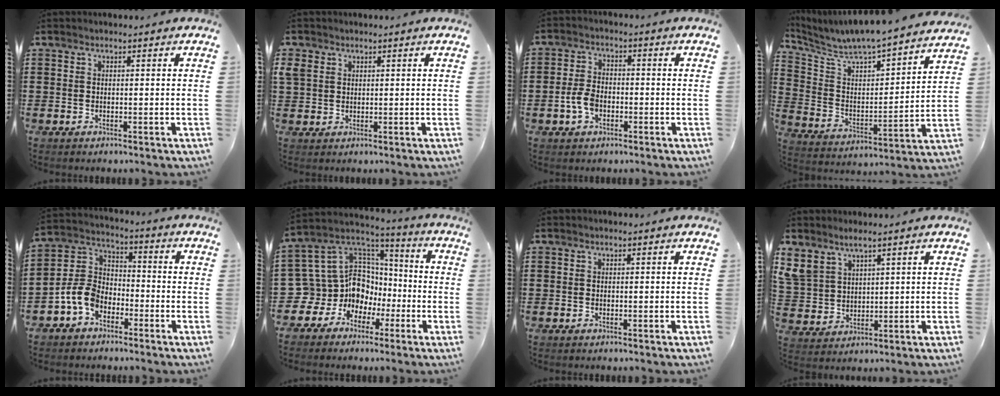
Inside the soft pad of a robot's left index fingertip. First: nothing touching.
{"total": 3.3, "force": [1.9, 2.5, 0.8], "torque": [-0.030, 0.010, 0.036]}
{"total": 4.6, "force": [-1.4, 2.8, 3.3], "torque": [-0.088, -0.004, -0.031]}
{"total": 5.8, "force": [5.6, 0.5, 1.4], "torque": [-0.061, -0.058, 0.088]}
{"total": 7.2, "force": [-3.8, 4.9, 3.7], "torque": [-0.120, -0.001, -0.085]}
{"total": 10.6, "force": [-2.0, 9.9, 3.2], "torque": [-0.115, -0.018, -0.031]}
{"total": 0.0}
{"total": 4.0, "force": [2.9, 2.4, 1.5], "torque": [-0.043, 0.001, 0.054]}